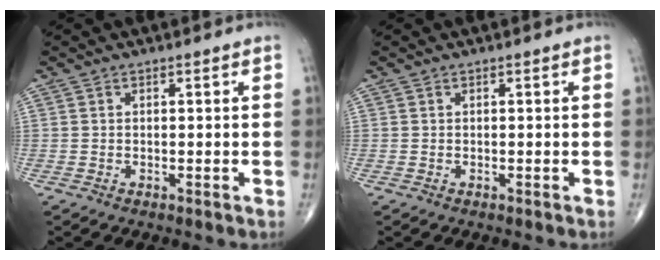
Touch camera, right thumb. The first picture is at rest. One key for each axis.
{"total": 0.0}